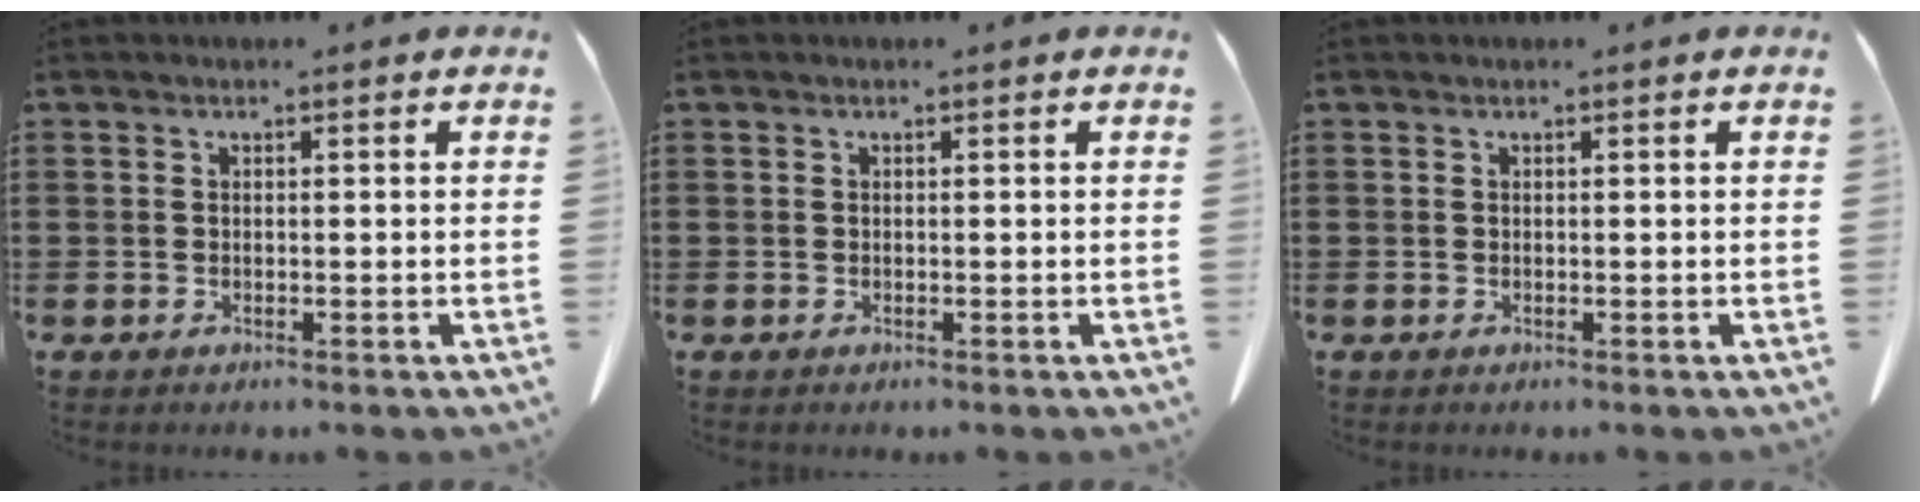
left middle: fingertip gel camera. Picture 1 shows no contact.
{"total": 0.0}
{"total": 0.0}